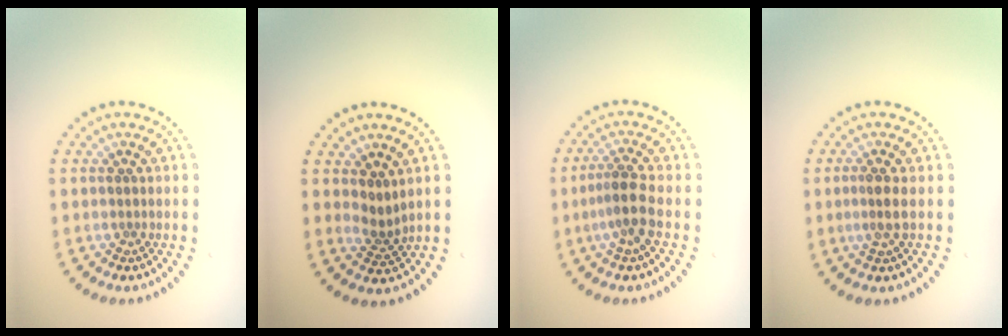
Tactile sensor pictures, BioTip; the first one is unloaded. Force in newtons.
{"total": 2.0, "press": 1.3, "slide": 1.4}
{"total": 2.8, "press": 2.2, "slide": 1.8}
{"total": 1.9, "press": 1.4, "slide": 1.2}